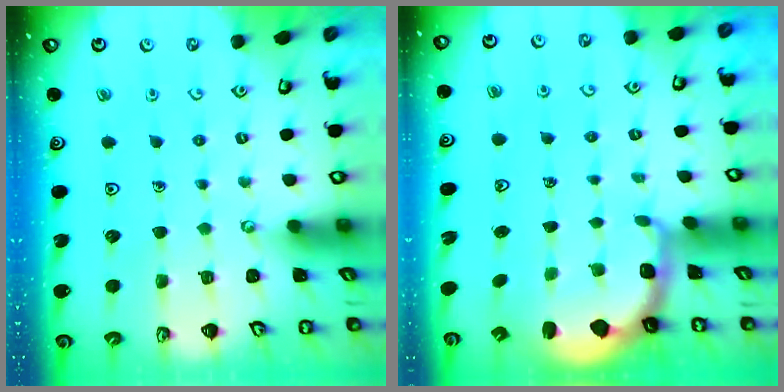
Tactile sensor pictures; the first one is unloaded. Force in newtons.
{"total": 2.5, "press": 1.3, "slide": 2.1}